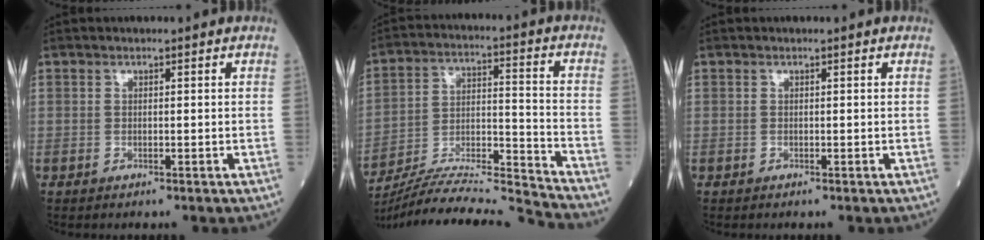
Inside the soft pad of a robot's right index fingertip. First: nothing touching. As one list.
[{"total": 18.8, "force": [-18.0, -2.0, 5.1], "torque": [-0.096, 0.008, -0.301]}, {"total": 0.0}]